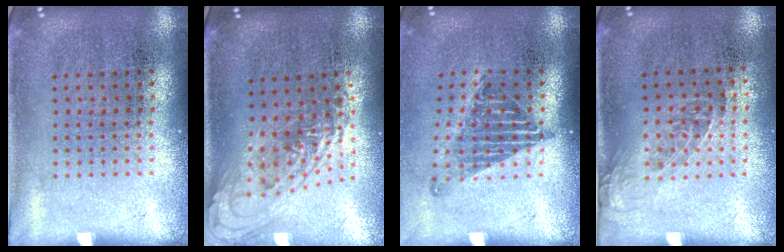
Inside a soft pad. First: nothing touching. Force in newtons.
{"total": 1.3, "press": 1.2, "slide": 0.5}
{"total": 1.3, "press": 1.1, "slide": 0.8}
{"total": 1.2, "press": 1.0, "slide": 0.7}